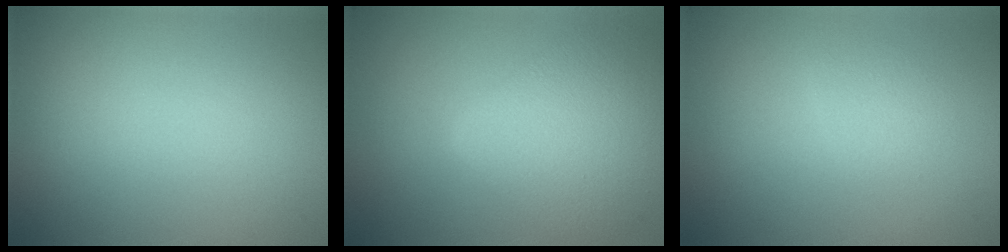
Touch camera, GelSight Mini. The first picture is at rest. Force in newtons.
{"total": 6.2, "press": 6.2, "slide": 0.2}
{"total": 1.3, "press": 1.3, "slide": 0.2}